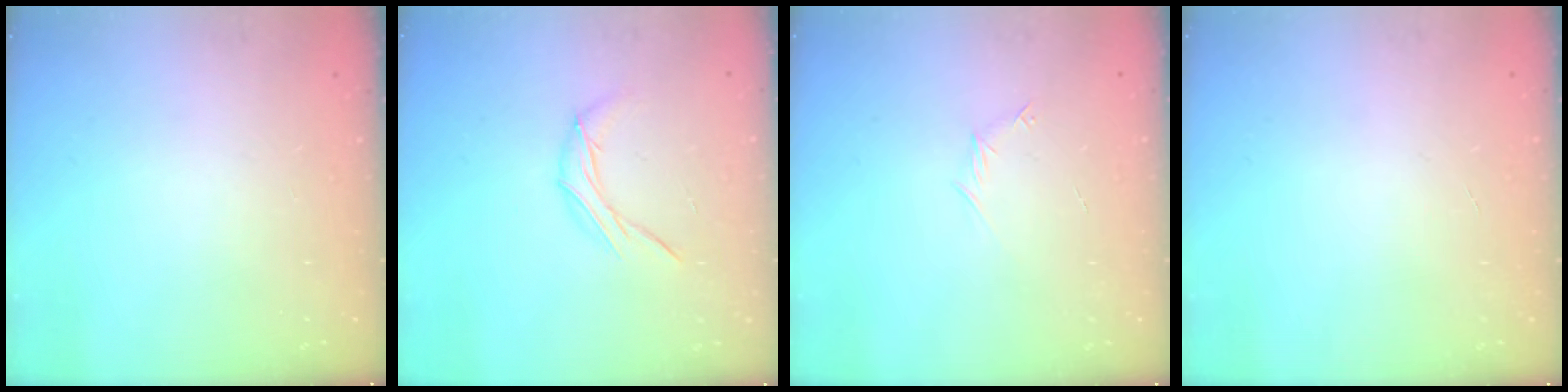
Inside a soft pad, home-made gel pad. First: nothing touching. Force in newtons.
{"total": 6.2, "press": 6.1, "slide": 0.4}
{"total": 4.0, "press": 3.8, "slide": 1.2}
{"total": 0.9, "press": 0.8, "slide": 0.2}